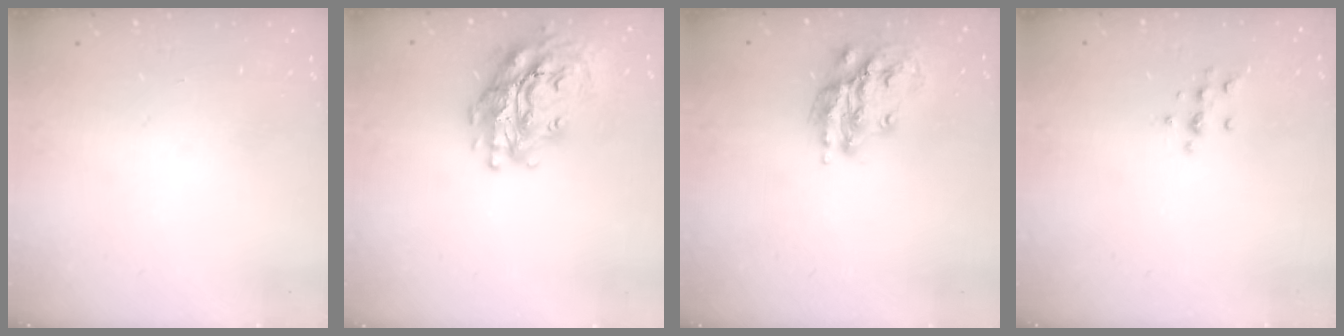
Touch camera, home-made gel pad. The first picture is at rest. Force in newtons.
{"total": 21.0, "press": 20.9, "slide": 2.7}
{"total": 16.1, "press": 16.1, "slide": 1.5}
{"total": 5.6, "press": 5.6, "slide": 0.6}